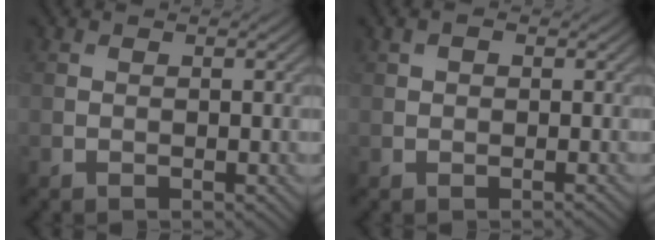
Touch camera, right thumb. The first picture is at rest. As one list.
[{"total": 1.3, "force": [0.3, 0.6, 1.1], "torque": [-0.015, 0.002, 0.003]}]